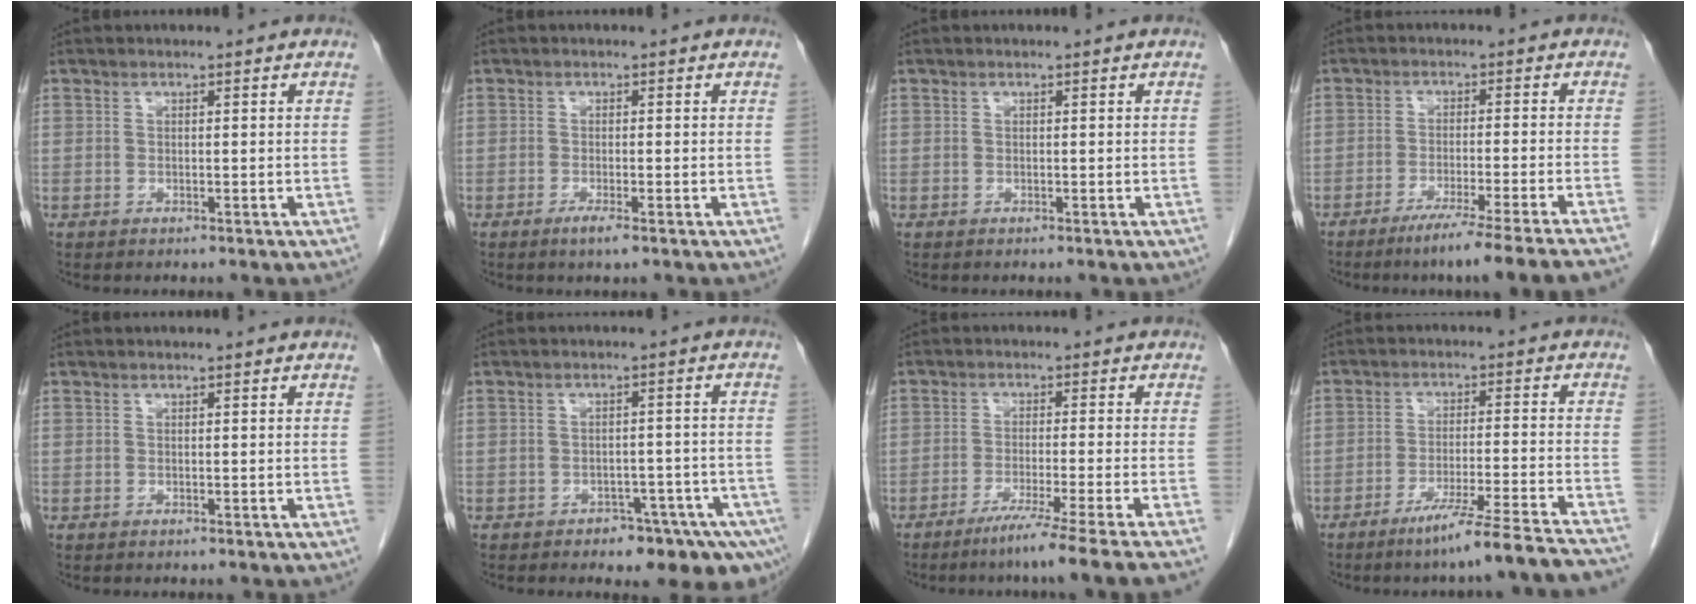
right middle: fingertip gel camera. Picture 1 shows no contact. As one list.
[{"total": 1.9, "force": [-1.1, 0.1, 1.5], "torque": [-0.030, -0.004, -0.020]}, {"total": 0.0}, {"total": 13.5, "force": [-11.1, -2.5, 7.3], "torque": [-0.077, -0.039, -0.163]}, {"total": 0.0}, {"total": 8.9, "force": [-6.2, 4.0, 4.9], "torque": [-0.043, 0.012, -0.082]}, {"total": 11.7, "force": [-9.2, -3.0, 6.6], "torque": [-0.070, -0.039, -0.137]}, {"total": 15.7, "force": [-13.5, -1.7, 7.8], "torque": [-0.083, -0.012, -0.200]}]